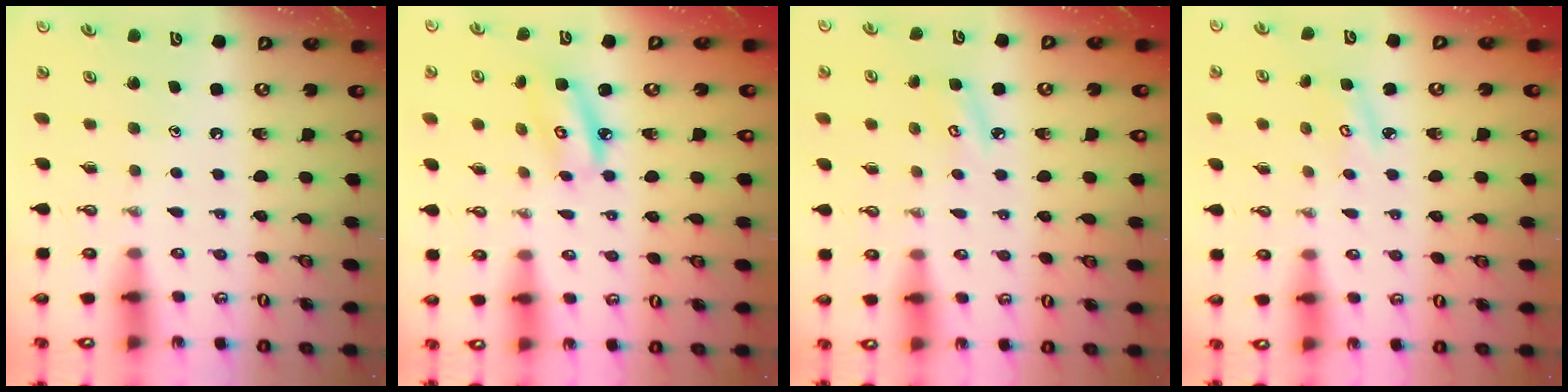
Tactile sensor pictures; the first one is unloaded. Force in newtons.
{"total": 6.9, "press": 6.9, "slide": 0.5}
{"total": 5.4, "press": 5.4, "slide": 0.8}
{"total": 4.0, "press": 3.9, "slide": 0.3}